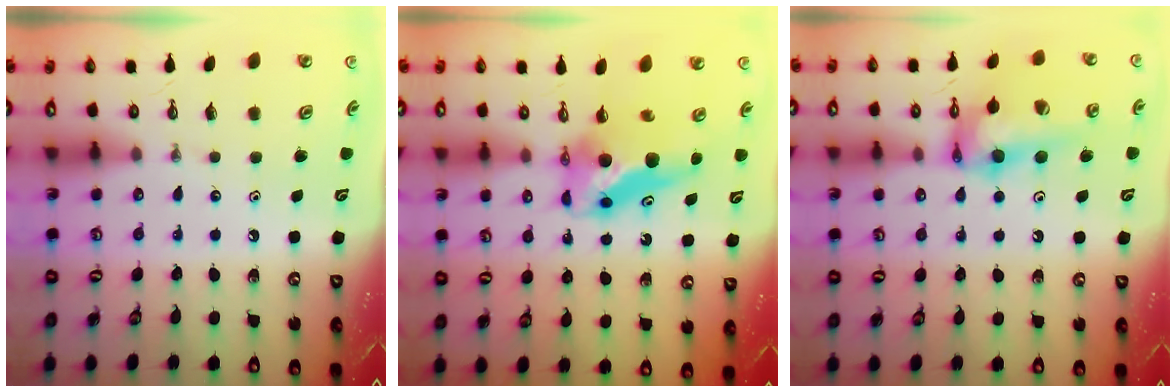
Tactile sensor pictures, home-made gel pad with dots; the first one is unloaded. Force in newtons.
{"total": 9.4, "press": 9.0, "slide": 2.7}
{"total": 16.8, "press": 16.1, "slide": 4.8}